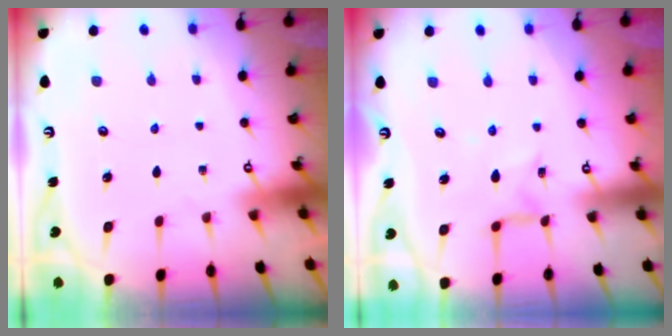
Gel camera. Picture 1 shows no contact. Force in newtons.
{"total": 2.5, "press": 2.5, "slide": 0.4}